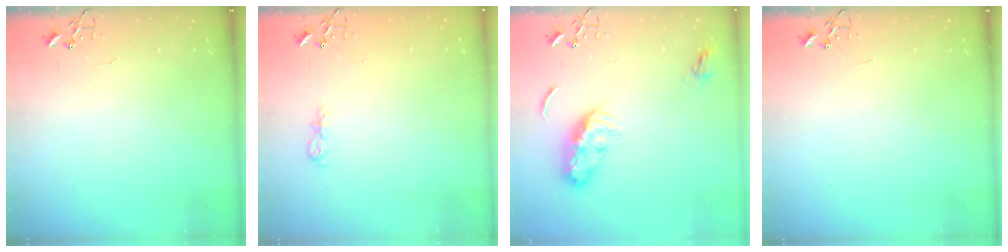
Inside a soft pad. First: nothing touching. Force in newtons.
{"total": 7.9, "press": 7.9, "slide": 0.9}
{"total": 9.9, "press": 9.9, "slide": 0.1}
{"total": 0.0}